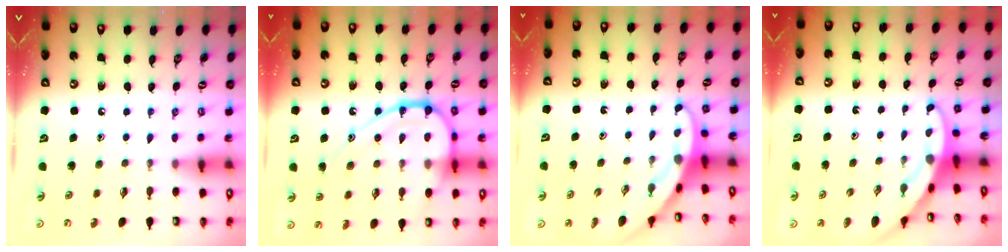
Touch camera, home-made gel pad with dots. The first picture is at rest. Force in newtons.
{"total": 17.2, "press": 17.2, "slide": 1.7}
{"total": 3.8, "press": 3.8, "slide": 0.1}
{"total": 3.6, "press": 3.6, "slide": 0.1}